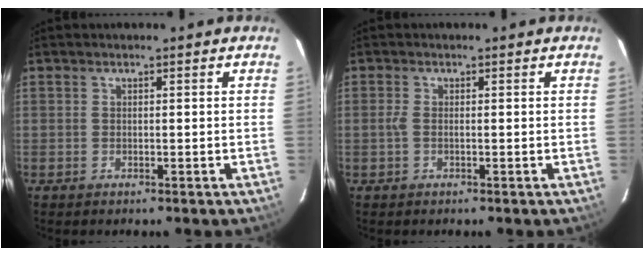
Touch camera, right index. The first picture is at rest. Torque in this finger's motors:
{"motor_torque": [0.31, 0.00, 0.18, 0.06]}